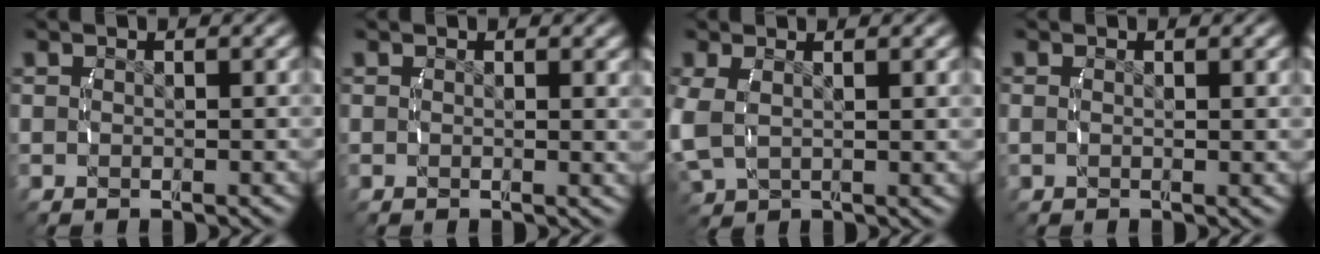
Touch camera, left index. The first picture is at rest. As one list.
[{"total": 0.6, "force": [0.5, 0.1, 0.4], "torque": [-0.007, -0.005, 0.007]}, {"total": 3.2, "force": [0.7, 2.2, 2.3], "torque": [-0.073, -0.013, 0.028]}, {"total": 1.2, "force": [0.2, 0.6, 1.0], "torque": [-0.025, -0.003, 0.002]}]